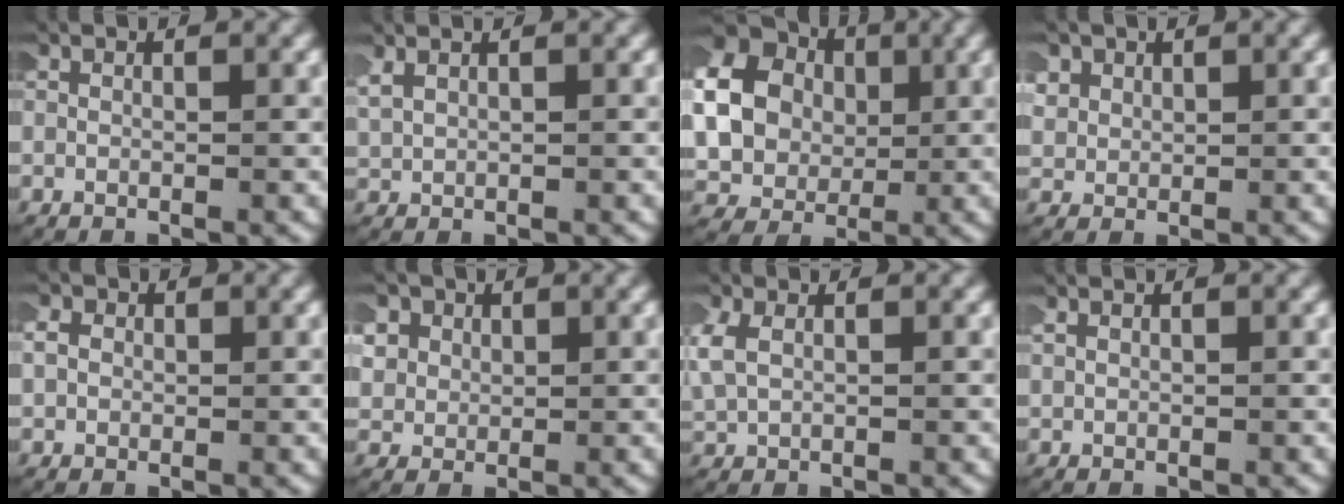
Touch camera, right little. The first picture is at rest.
{"total": 1.5, "force": [1.0, 0.8, 0.9], "torque": [-0.020, 0.006, 0.023]}
{"total": 12.8, "force": [1.9, 11.2, 5.8], "torque": [-0.180, -0.016, 0.024]}
{"total": 2.6, "force": [1.1, 2.1, 1.1], "torque": [-0.043, -0.003, 0.022]}
{"total": 1.3, "force": [0.3, 1.1, 0.5], "torque": [-0.016, 0.003, 0.004]}
{"total": 4.4, "force": [1.6, 3.7, 1.9], "torque": [-0.062, -0.003, 0.025]}
{"total": 2.6, "force": [1.0, 1.9, 1.5], "torque": [-0.057, 0.004, 0.022]}
{"total": 0.5, "force": [0.5, 0.1, 0.2], "torque": [-0.003, 0.002, 0.012]}